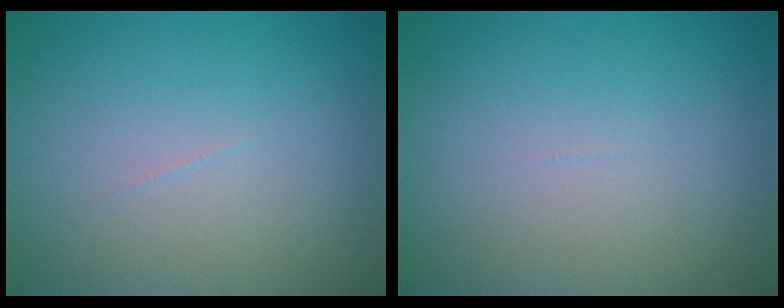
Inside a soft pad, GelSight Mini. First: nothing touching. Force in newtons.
{"total": 0.0}